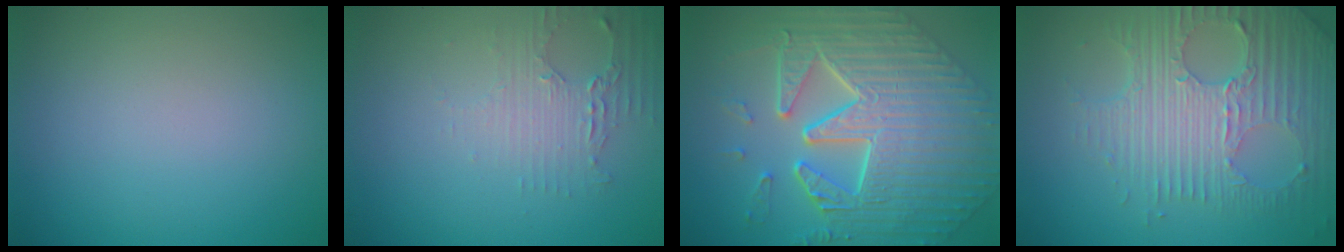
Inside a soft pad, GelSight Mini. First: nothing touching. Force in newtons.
{"total": 2.2, "press": 2.1, "slide": 0.6}
{"total": 10.6, "press": 7.3, "slide": 7.6}
{"total": 7.6, "press": 5.1, "slide": 5.7}